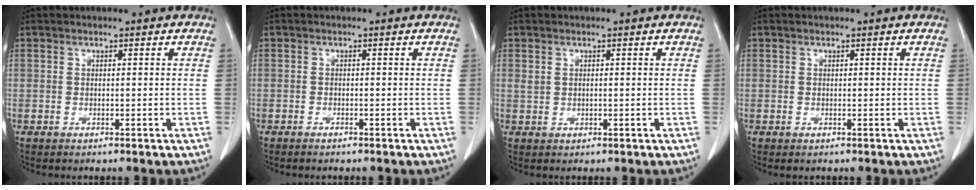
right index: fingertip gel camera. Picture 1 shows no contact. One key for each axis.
{"total": 0.6, "fx": -0.6, "fy": 0.1, "fz": 0.2, "tx": -0.008, "ty": -0.001, "tz": -0.008}
{"total": 1.1, "fx": 0.4, "fy": 0.8, "fz": 0.6, "tx": -0.017, "ty": 0.010, "tz": 0.013}
{"total": 0.0}